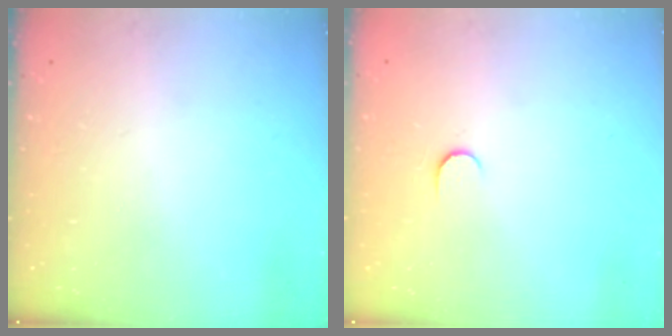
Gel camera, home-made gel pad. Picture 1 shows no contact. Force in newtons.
{"total": 3.4, "press": 3.4, "slide": 0.4}